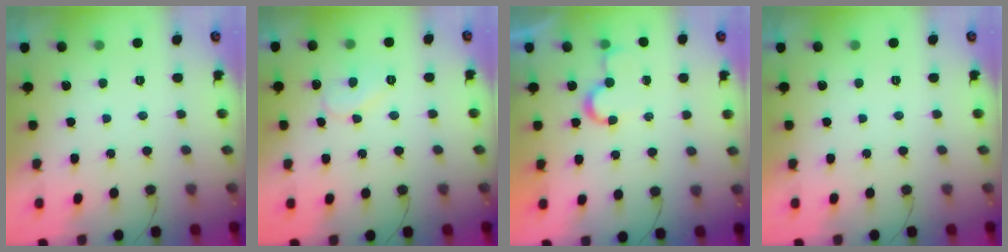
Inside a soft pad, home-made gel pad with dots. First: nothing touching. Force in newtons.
{"total": 8.1, "press": 8.0, "slide": 0.3}
{"total": 5.7, "press": 5.7, "slide": 0.4}
{"total": 1.7, "press": 1.7, "slide": 0.1}